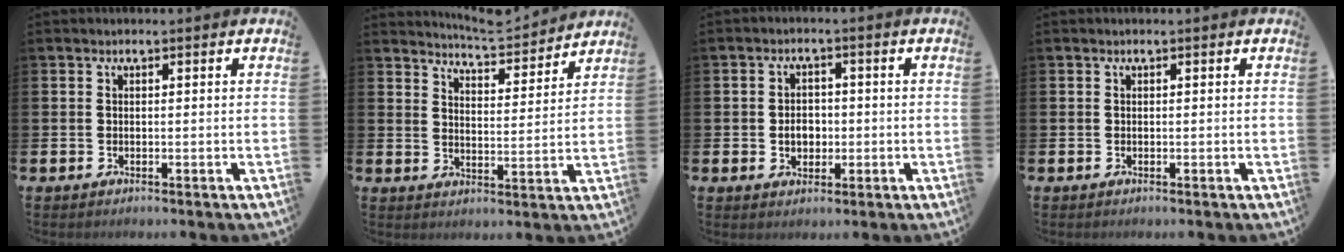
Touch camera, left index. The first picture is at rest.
{"total": 6.1, "force": [6.1, 0.4, 0.6], "torque": [-0.022, -0.041, 0.108]}
{"total": 3.2, "force": [-0.4, 2.5, 1.9], "torque": [-0.022, -0.001, -0.015]}
{"total": 0.0}